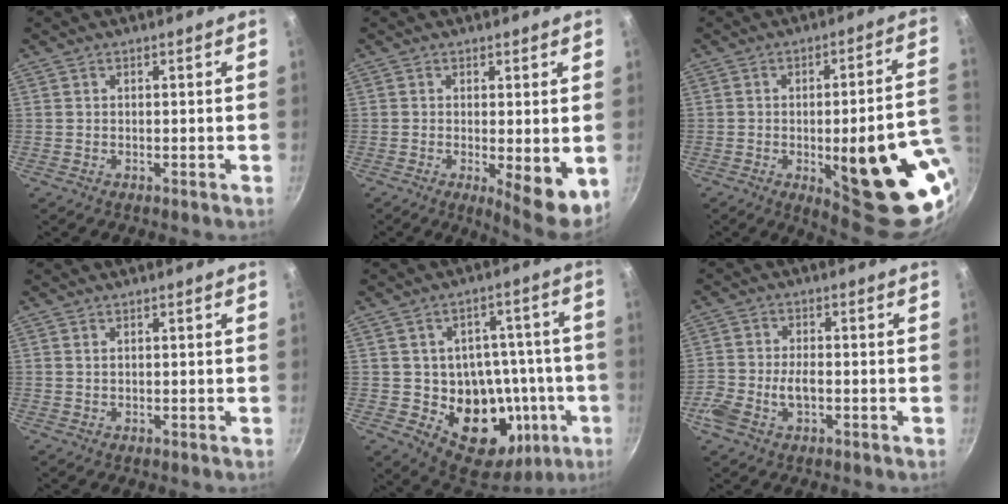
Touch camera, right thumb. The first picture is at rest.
{"total": 8.2, "force": [-1.2, 2.2, 7.8], "torque": [-0.097, -0.017, -0.009]}
{"total": 24.9, "force": [-5.6, 7.9, 22.9], "torque": [-0.240, 0.002, -0.057]}
{"total": 0.8, "force": [0.3, 0.5, 0.5], "torque": [-0.008, 0.002, 0.006]}
{"total": 21.1, "force": [-4.3, 15.5, 13.7], "torque": [-0.147, 0.023, -0.042]}
{"total": 6.7, "force": [-2.2, 3.7, 5.1], "torque": [-0.104, 0.019, -0.048]}